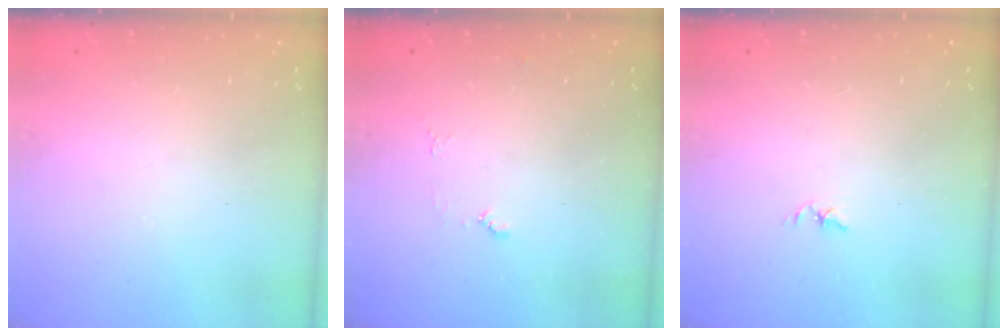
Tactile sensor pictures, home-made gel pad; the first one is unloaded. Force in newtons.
{"total": 4.2, "press": 4.2, "slide": 0.5}
{"total": 1.8, "press": 1.7, "slide": 0.3}